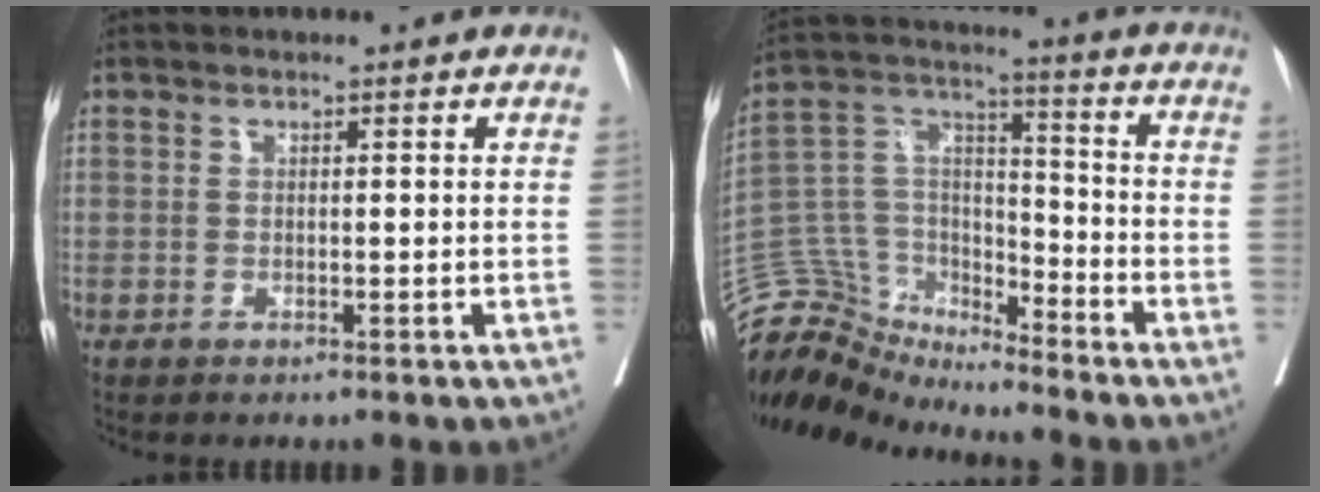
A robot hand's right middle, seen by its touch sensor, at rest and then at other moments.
{"total": 11.3, "force": [-11.0, 2.5, -0.3], "torque": [0.002, 0.071, -0.213]}